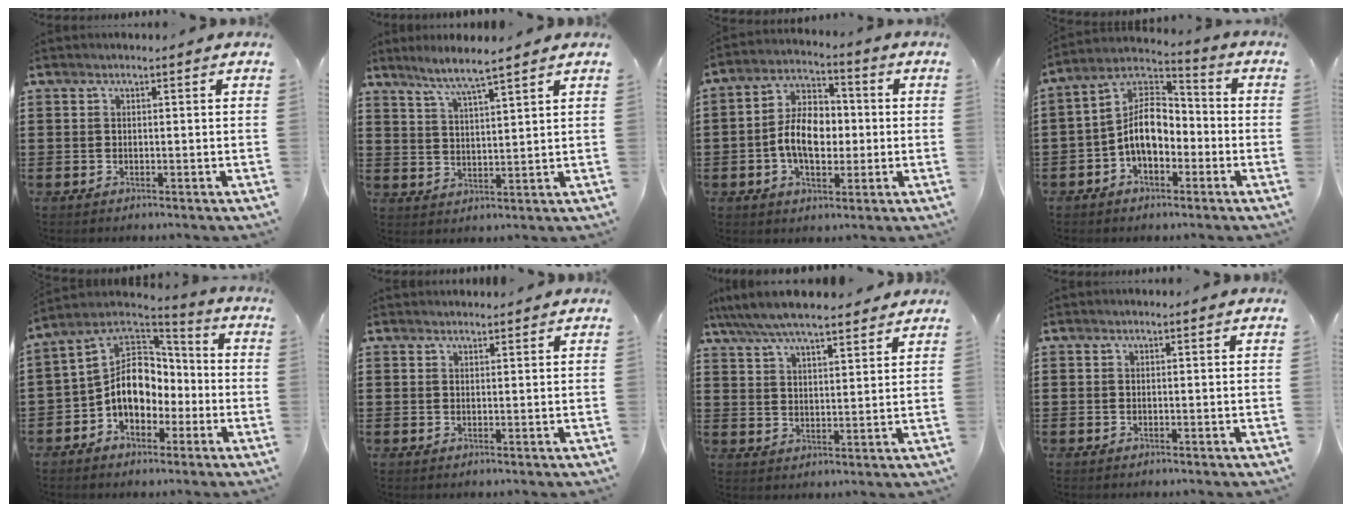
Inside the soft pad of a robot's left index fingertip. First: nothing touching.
{"total": 4.3, "force": [3.7, -0.8, 2.0], "torque": [-0.054, -0.017, 0.061]}
{"total": 8.5, "force": [-1.0, 5.4, 6.5], "torque": [-0.135, 0.008, -0.025]}
{"total": 8.7, "force": [-2.7, 5.1, 6.5], "torque": [-0.155, 0.008, -0.060]}
{"total": 10.4, "force": [-2.1, 8.1, 6.3], "torque": [-0.146, 0.012, -0.046]}
{"total": 1.2, "force": [1.2, 0.2, 0.0], "torque": [-0.003, 0.000, 0.024]}
{"total": 6.3, "force": [5.7, 0.9, 2.4], "torque": [-0.068, -0.018, 0.102]}
{"total": 0.0}